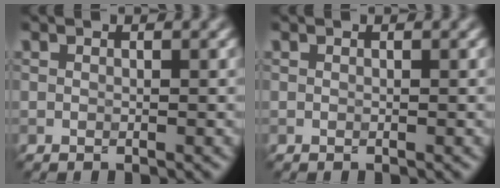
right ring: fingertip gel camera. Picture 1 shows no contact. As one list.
[{"total": 0.0}]